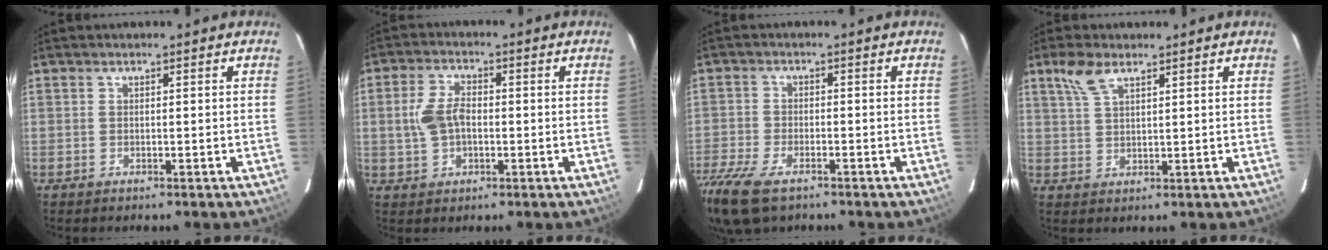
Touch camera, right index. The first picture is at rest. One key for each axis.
{"total": 6.7, "fx": -0.2, "fy": 4.2, "fz": 5.2, "tx": -0.109, "ty": 0.008, "tz": 0.003}
{"total": 13.3, "fx": -9.0, "fy": 5.8, "fz": 7.7, "tx": -0.201, "ty": -0.050, "tz": -0.171}
{"total": 5.1, "fx": 3.3, "fy": 2.1, "fz": 3.2, "tx": -0.066, "ty": 0.010, "tz": 0.067}